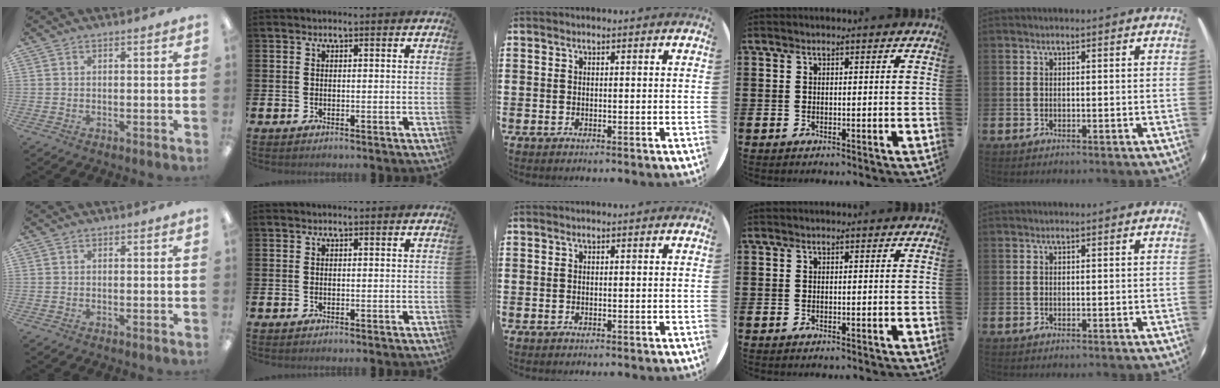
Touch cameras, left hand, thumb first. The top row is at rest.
{}